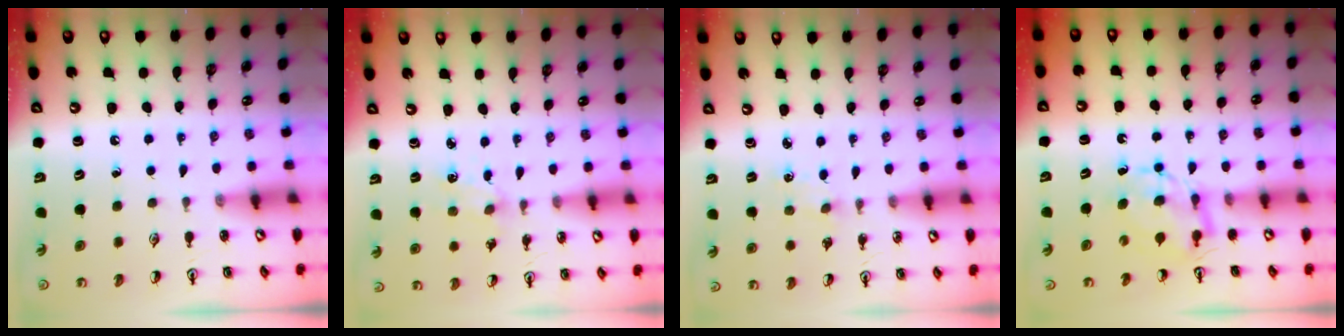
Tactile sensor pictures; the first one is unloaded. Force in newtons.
{"total": 2.9, "press": 2.9, "slide": 0.4}
{"total": 0.8, "press": 0.8, "slide": 0.2}
{"total": 6.3, "press": 6.3, "slide": 0.3}